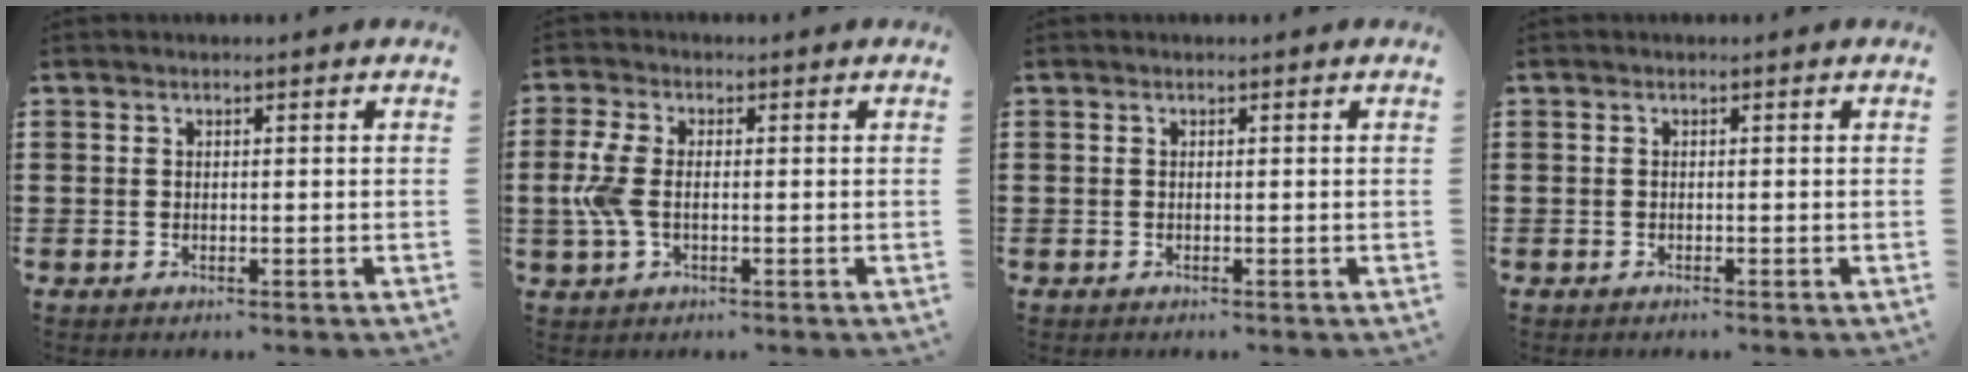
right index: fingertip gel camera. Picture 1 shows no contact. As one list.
[{"total": 5.5, "force": [-0.4, 3.0, 4.6], "torque": [-0.121, -0.006, -0.016]}, {"total": 0.0}, {"total": 0.0}]